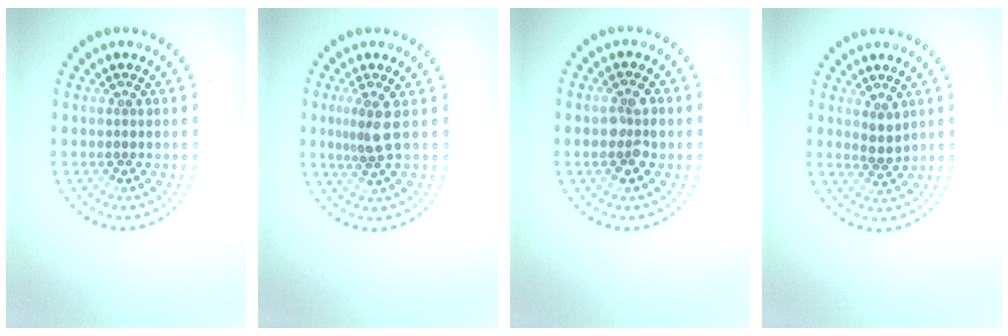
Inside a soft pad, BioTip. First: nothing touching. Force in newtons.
{"total": 2.4, "press": 1.7, "slide": 1.6}
{"total": 2.5, "press": 2.4, "slide": 0.6}
{"total": 1.4, "press": 1.2, "slide": 0.9}